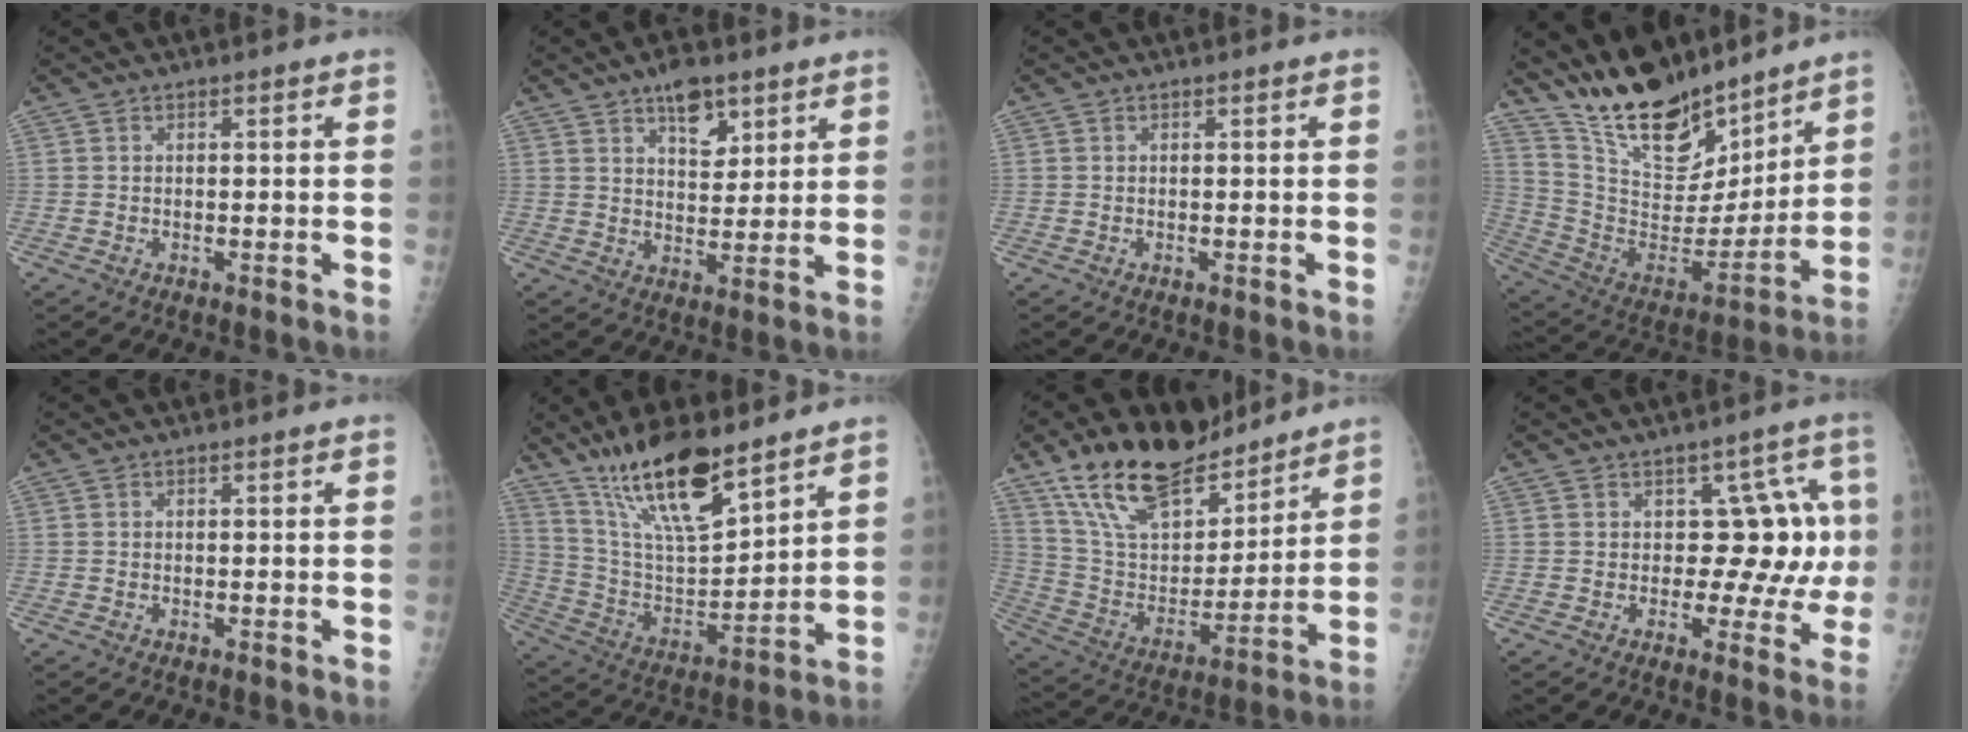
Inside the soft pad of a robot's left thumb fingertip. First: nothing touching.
{"total": 7.7, "force": [4.8, 3.9, 4.7], "torque": [-0.045, -0.027, 0.074]}
{"total": 0.0}
{"total": 21.1, "force": [17.5, 7.7, 8.8], "torque": [-0.117, -0.097, 0.314]}
{"total": 0.0}
{"total": 18.1, "force": [13.1, 5.0, 11.5], "torque": [-0.179, -0.068, 0.251]}
{"total": 22.2, "force": [16.5, 9.7, 11.2], "torque": [-0.159, -0.069, 0.299]}
{"total": 9.5, "force": [1.3, 6.1, 7.1], "torque": [-0.026, 0.004, 0.011]}